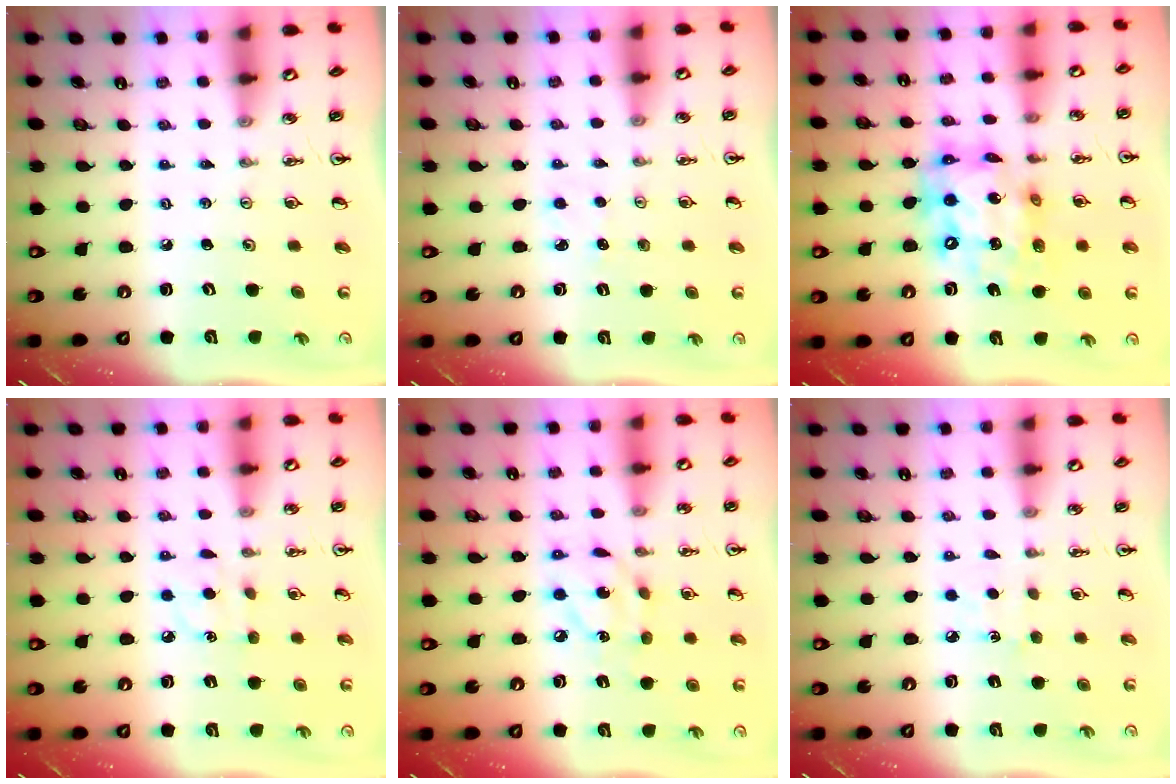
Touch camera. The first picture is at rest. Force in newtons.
{"total": 3.2, "press": 3.1, "slide": 0.4}
{"total": 16.4, "press": 16.3, "slide": 1.4}
{"total": 6.6, "press": 6.5, "slide": 0.6}
{"total": 9.3, "press": 9.3, "slide": 0.5}
{"total": 5.6, "press": 5.6, "slide": 0.7}